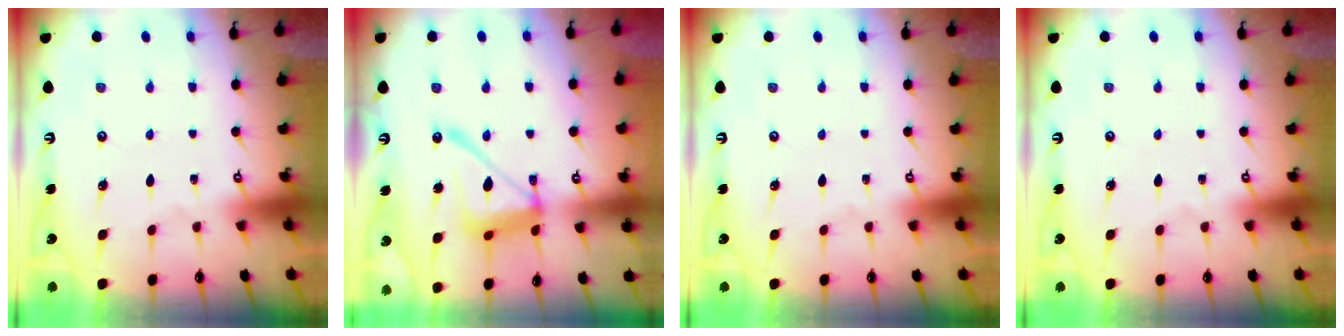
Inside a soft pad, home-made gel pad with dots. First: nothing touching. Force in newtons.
{"total": 14.2, "press": 14.1, "slide": 1.3}
{"total": 0.0}
{"total": 0.0}